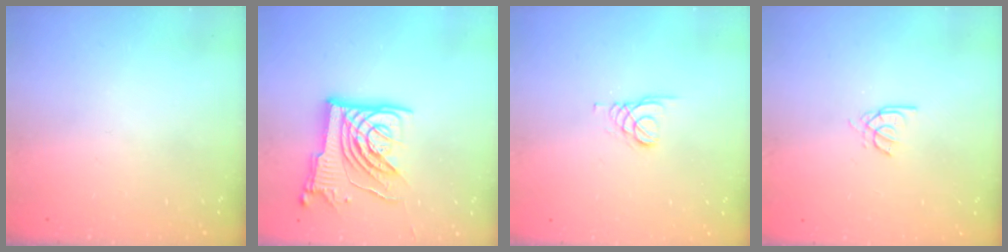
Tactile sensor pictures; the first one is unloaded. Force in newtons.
{"total": 14.9, "press": 14.8, "slide": 1.8}
{"total": 1.6, "press": 1.5, "slide": 0.2}
{"total": 3.0, "press": 3.0, "slide": 0.5}